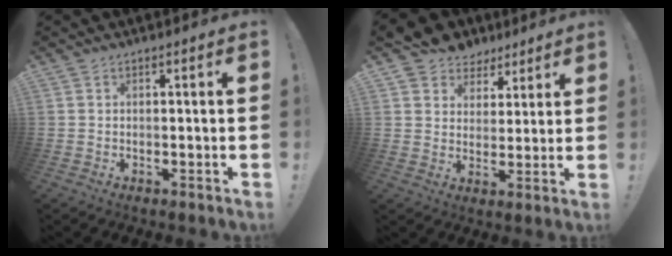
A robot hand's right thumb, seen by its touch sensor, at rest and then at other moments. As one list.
[{"total": 7.3, "force": [4.5, 5.6, 0.9], "torque": [-0.014, -0.033, 0.093]}]